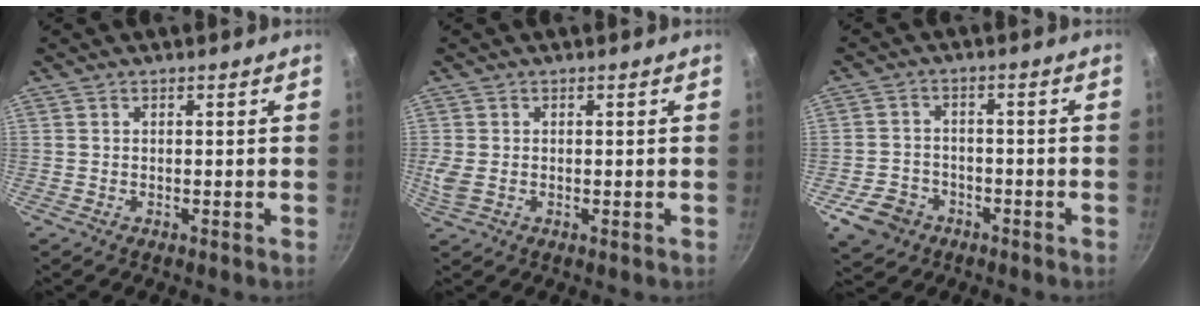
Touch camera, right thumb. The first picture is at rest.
{"total": 3.2, "force": [-0.1, 2.0, 2.4], "torque": [-0.052, -0.002, 0.000]}
{"total": 7.5, "force": [-3.8, 5.7, 2.9], "torque": [-0.044, 0.030, -0.060]}